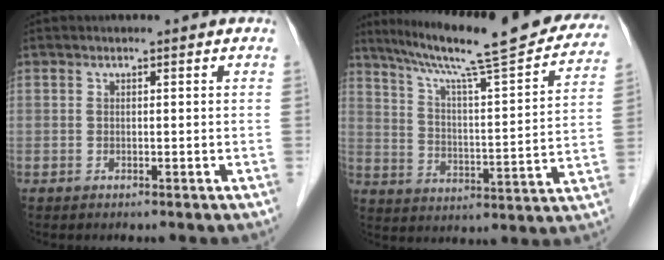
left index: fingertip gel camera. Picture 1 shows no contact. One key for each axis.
{"total": 25.7, "fx": 21.6, "fy": 2.5, "fz": 13.7, "tx": -0.215, "ty": -0.014, "tz": 0.294}